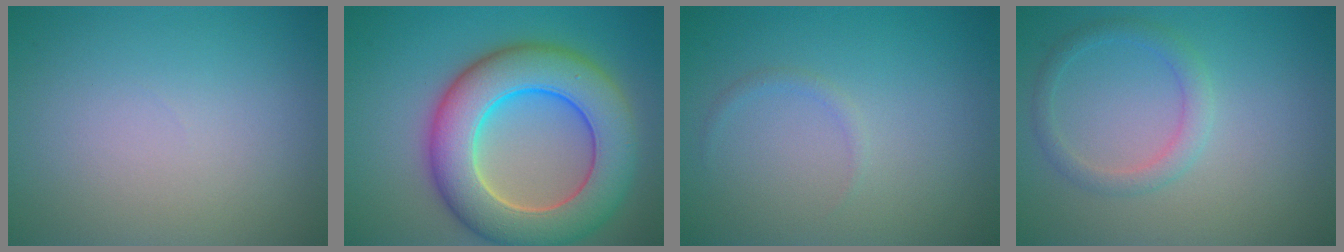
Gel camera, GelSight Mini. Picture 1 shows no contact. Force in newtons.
{"total": 10.8, "press": 10.7, "slide": 0.8}
{"total": 0.7, "press": 0.7, "slide": 0.1}
{"total": 2.0, "press": 2.0, "slide": 0.1}